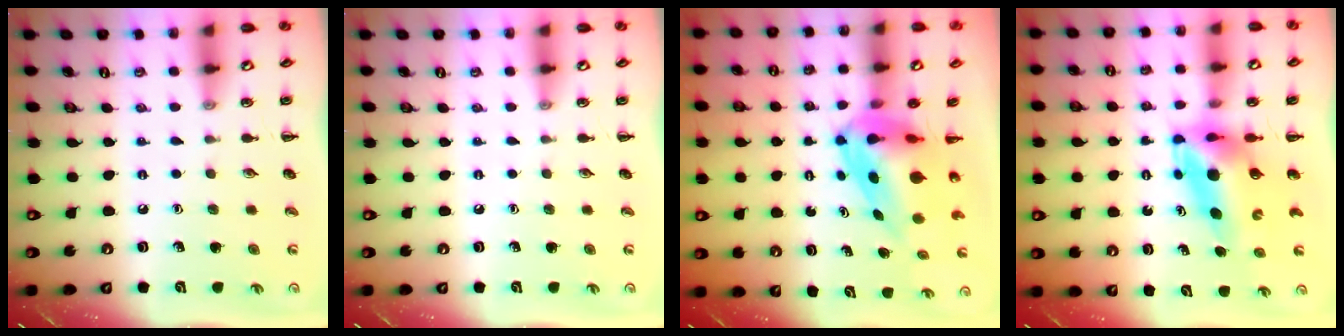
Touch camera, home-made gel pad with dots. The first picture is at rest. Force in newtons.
{"total": 0.0}
{"total": 8.1, "press": 7.7, "slide": 2.3}
{"total": 7.9, "press": 7.6, "slide": 2.3}